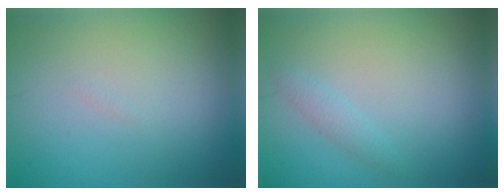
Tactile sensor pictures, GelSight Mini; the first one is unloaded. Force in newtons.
{"total": 1.1, "press": 1.1, "slide": 0.1}